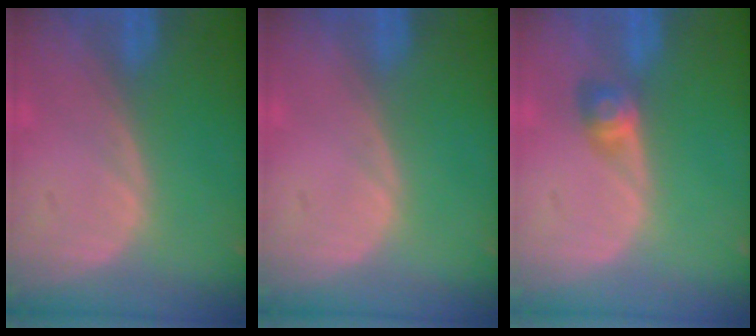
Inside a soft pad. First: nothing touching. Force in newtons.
{"total": 0.0}
{"total": 2.9, "press": 2.6, "slide": 1.4}